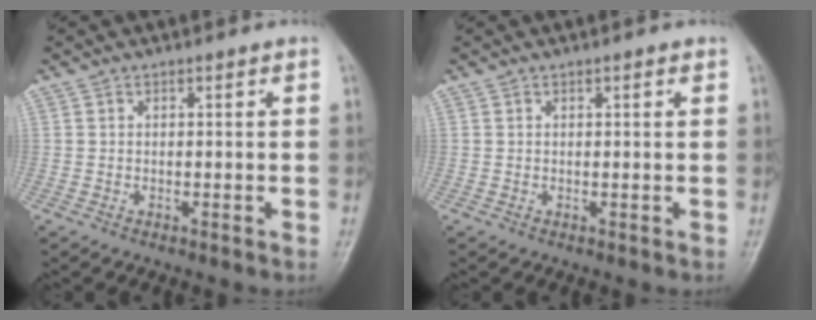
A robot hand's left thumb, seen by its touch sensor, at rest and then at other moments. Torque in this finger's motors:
{"motor_torque": [-0.15, -0.08, -0.03, 0.07, 0.06]}